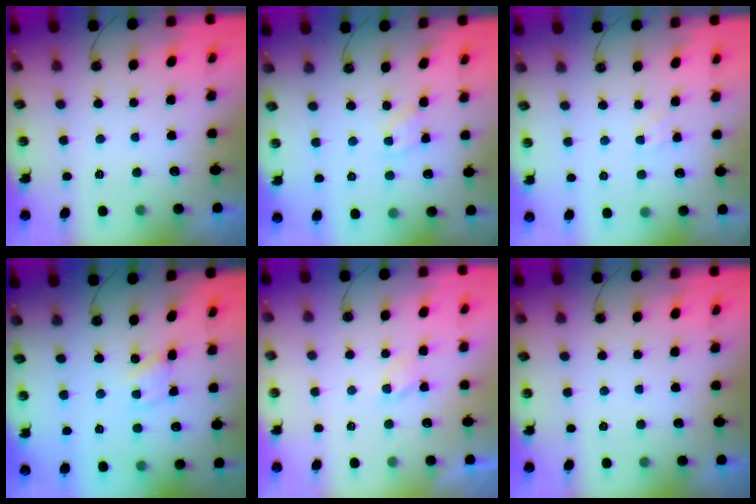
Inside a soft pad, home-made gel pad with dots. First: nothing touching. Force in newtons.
{"total": 3.1, "press": 3.0, "slide": 0.5}
{"total": 2.4, "press": 2.4, "slide": 0.4}
{"total": 1.8, "press": 1.8, "slide": 0.2}
{"total": 2.9, "press": 2.8, "slide": 0.6}
{"total": 0.0}